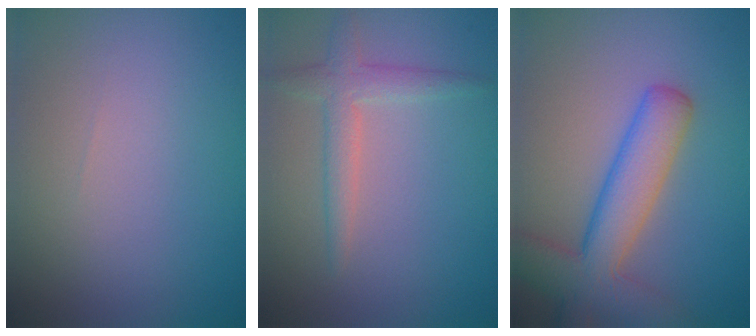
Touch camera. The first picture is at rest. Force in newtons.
{"total": 2.5, "press": 2.5, "slide": 0.1}
{"total": 6.9, "press": 6.9, "slide": 0.5}